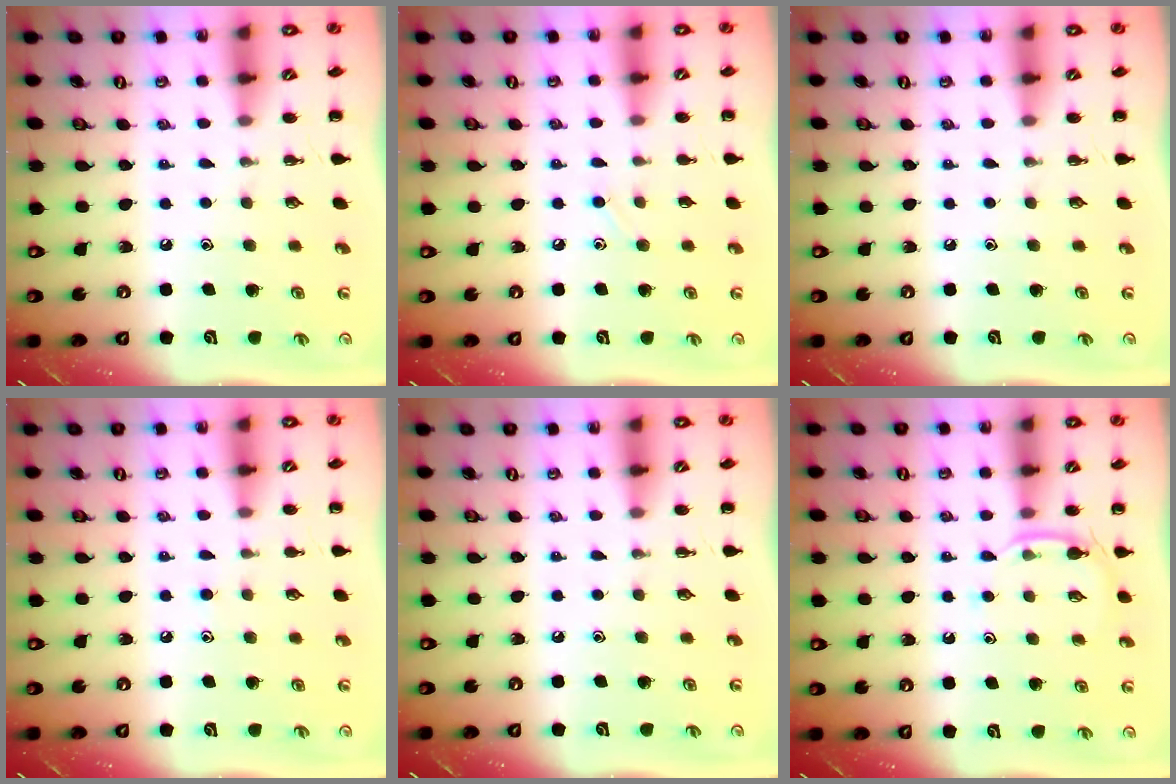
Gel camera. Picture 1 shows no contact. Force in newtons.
{"total": 4.8, "press": 4.4, "slide": 1.7}
{"total": 0.0}
{"total": 6.2, "press": 5.9, "slide": 2.1}
{"total": 0.0}
{"total": 5.3, "press": 5.1, "slide": 1.5}